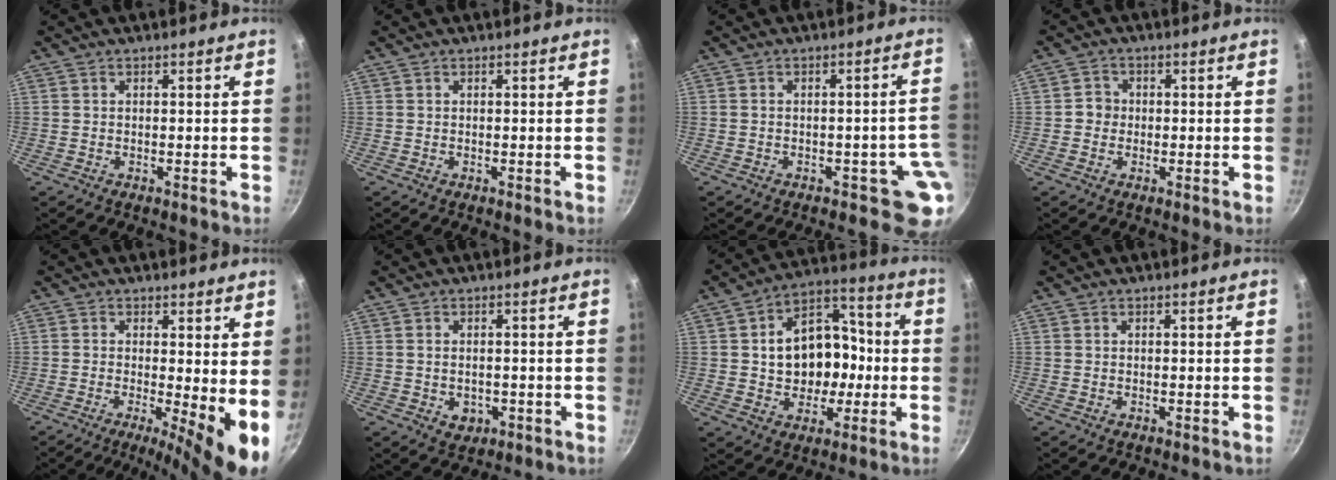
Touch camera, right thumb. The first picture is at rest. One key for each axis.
{"total": 0.0}
{"total": 5.0, "fx": -1.9, "fy": 2.9, "fz": 3.7, "tx": 0.006, "ty": 0.032, "tz": -0.021}
{"total": 2.7, "fx": -0.3, "fy": 2.6, "fz": 0.8, "tx": 0.005, "ty": 0.007, "tz": -0.011}
{"total": 8.8, "fx": -0.4, "fy": 2.1, "fz": 8.6, "tx": -0.119, "ty": -0.017, "tz": -0.009}
{"total": 3.5, "fx": -0.8, "fy": 2.6, "fz": 2.2, "tx": -0.030, "ty": 0.002, "tz": -0.004}
{"total": 16.3, "fx": -0.6, "fy": 12.5, "fz": 10.3, "tx": -0.122, "ty": 0.044, "tz": -0.006}
{"total": 0.0}